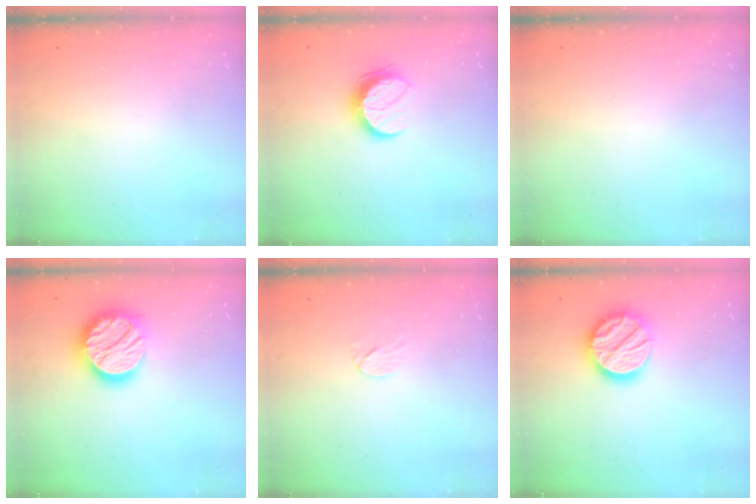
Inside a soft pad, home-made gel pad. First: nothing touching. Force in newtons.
{"total": 10.4, "press": 10.3, "slide": 0.8}
{"total": 0.0}
{"total": 19.0, "press": 19.0, "slide": 1.0}
{"total": 4.0, "press": 4.0, "slide": 0.4}
{"total": 15.1, "press": 15.0, "slide": 1.3}